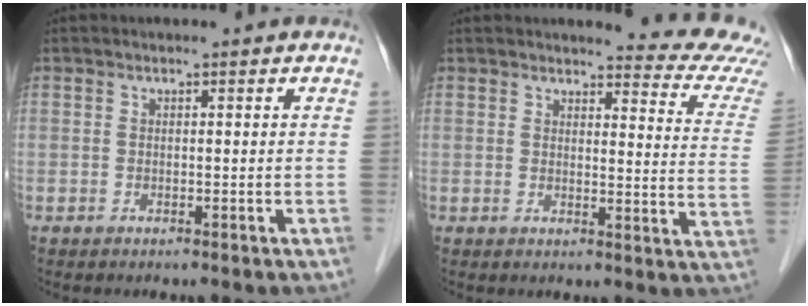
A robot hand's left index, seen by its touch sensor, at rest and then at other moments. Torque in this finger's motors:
{"motor_torque": [-0.22, -0.55, 0.14, 0.01]}